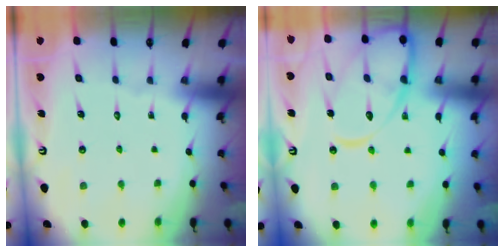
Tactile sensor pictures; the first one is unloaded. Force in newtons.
{"total": 15.1, "press": 15.1, "slide": 1.3}